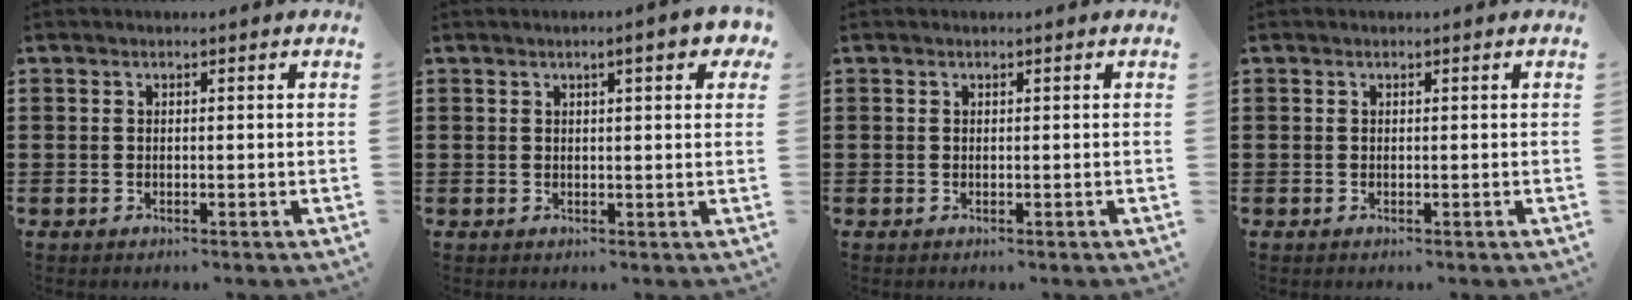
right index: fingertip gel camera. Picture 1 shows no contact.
{"total": 3.7, "force": [1.7, 0.7, 3.2], "torque": [-0.049, -0.001, 0.024]}
{"total": 0.0}
{"total": 0.0}